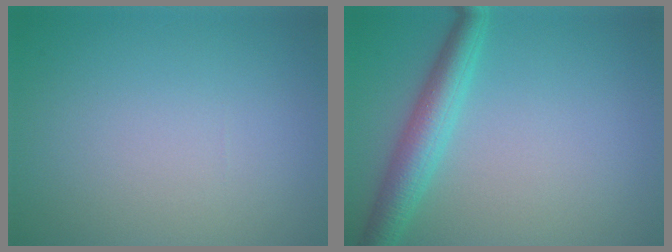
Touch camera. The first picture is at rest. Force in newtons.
{"total": 4.0, "press": 4.0, "slide": 0.1}